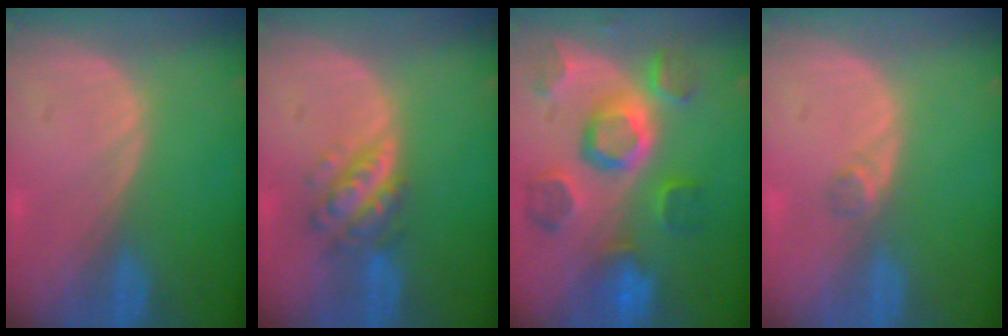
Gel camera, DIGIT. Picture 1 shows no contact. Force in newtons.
{"total": 5.6, "press": 5.2, "slide": 2.1}
{"total": 11.4, "press": 10.1, "slide": 5.3}
{"total": 1.3, "press": 1.1, "slide": 0.7}